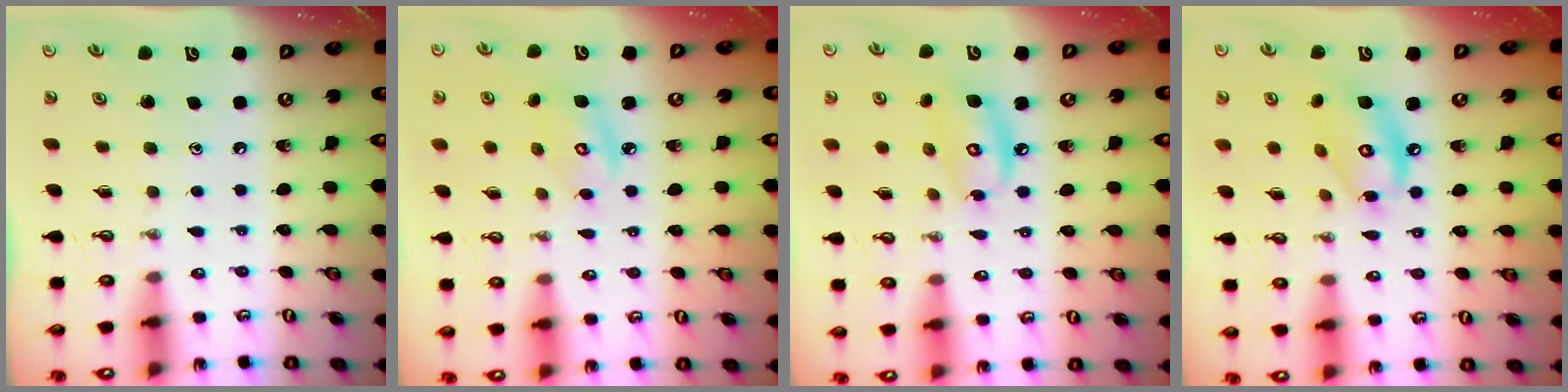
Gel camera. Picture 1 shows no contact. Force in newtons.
{"total": 4.9, "press": 4.9, "slide": 0.2}
{"total": 10.0, "press": 10.0, "slide": 0.9}
{"total": 11.4, "press": 11.3, "slide": 0.9}